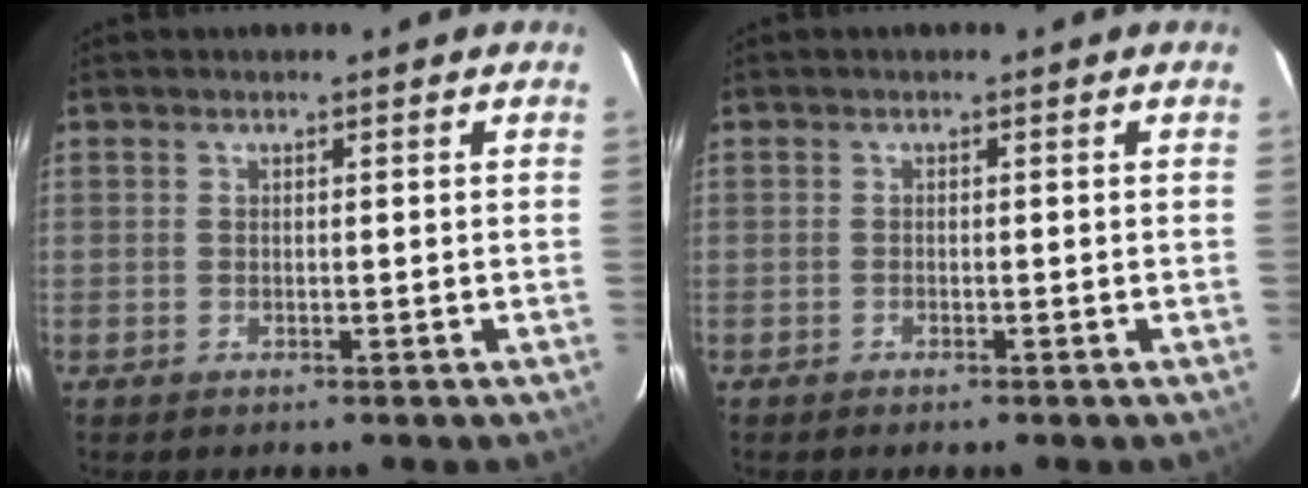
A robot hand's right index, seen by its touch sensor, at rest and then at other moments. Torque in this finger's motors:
{"motor_torque": [0.42, -0.40, 0.06, 0.00]}